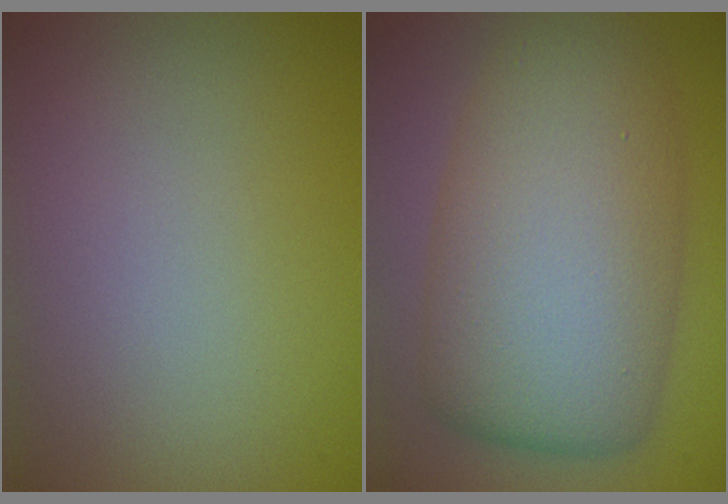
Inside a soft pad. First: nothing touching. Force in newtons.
{"total": 11.2, "press": 11.2, "slide": 0.1}